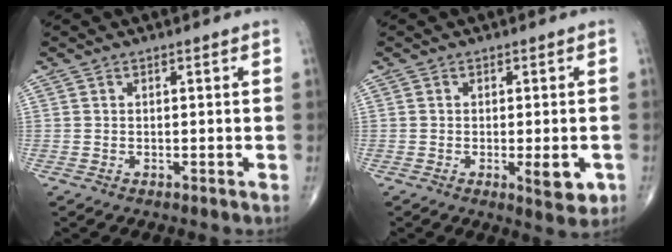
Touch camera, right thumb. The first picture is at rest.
{"total": 5.6, "force": [-1.6, 1.9, 5.0], "torque": [-0.059, -0.009, -0.018]}